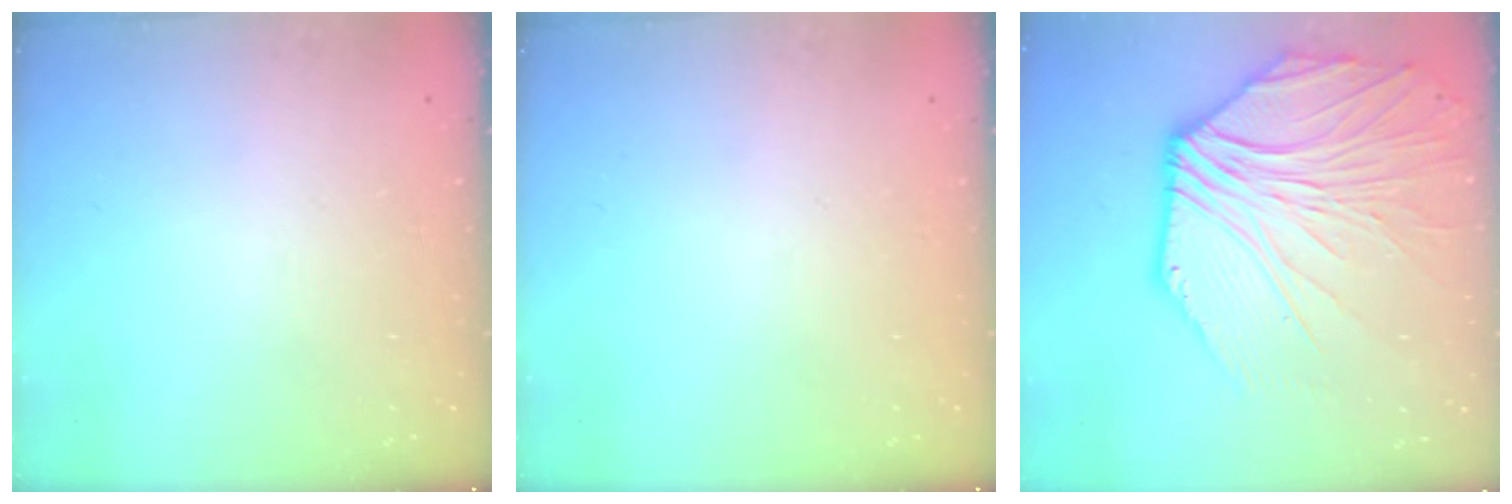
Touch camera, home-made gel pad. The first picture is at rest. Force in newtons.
{"total": 0.0}
{"total": 9.3, "press": 9.2, "slide": 1.4}